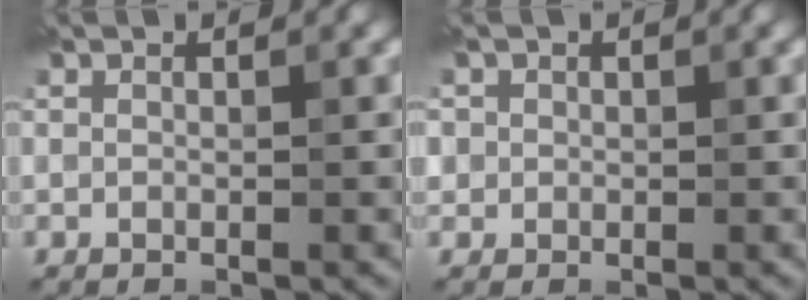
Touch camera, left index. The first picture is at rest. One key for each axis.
{"total": 2.0, "fx": 0.8, "fy": 1.8, "fz": 0.5, "tx": 0.001, "ty": 0.010, "tz": 0.004}